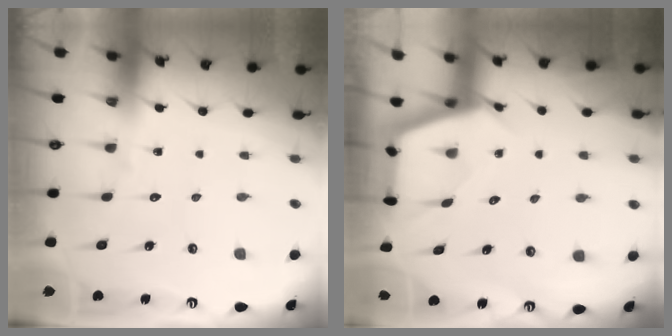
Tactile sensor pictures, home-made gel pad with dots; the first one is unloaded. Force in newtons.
{"total": 2.6, "press": 2.6, "slide": 0.4}